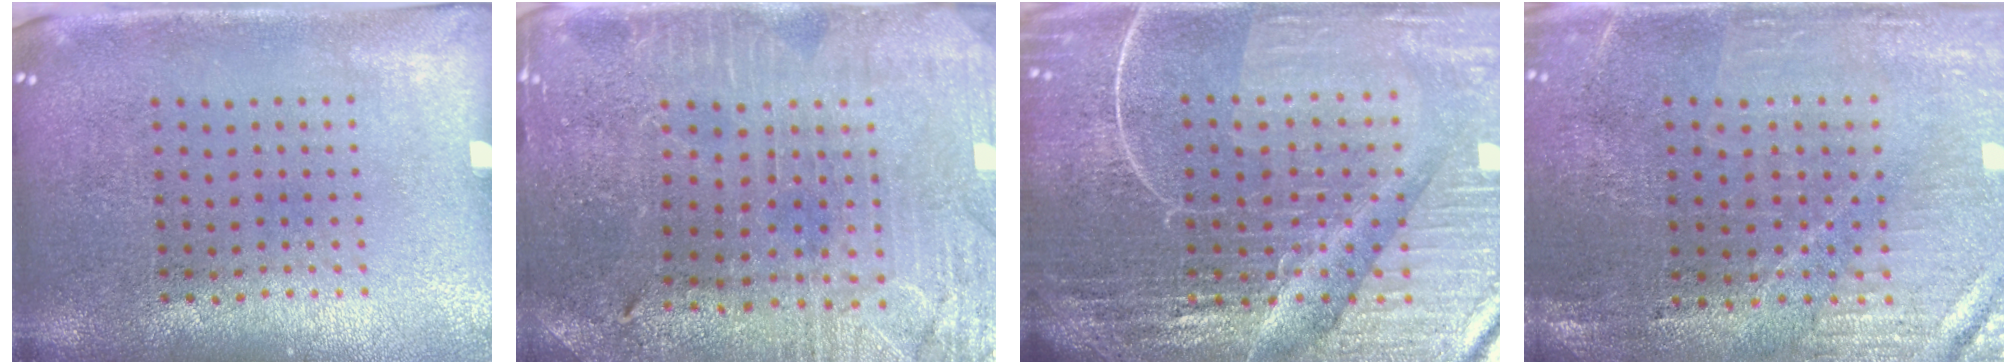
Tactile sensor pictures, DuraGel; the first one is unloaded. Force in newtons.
{"total": 1.5, "press": 1.4, "slide": 0.2}
{"total": 6.8, "press": 6.0, "slide": 3.2}
{"total": 1.1, "press": 1.1, "slide": 0.2}